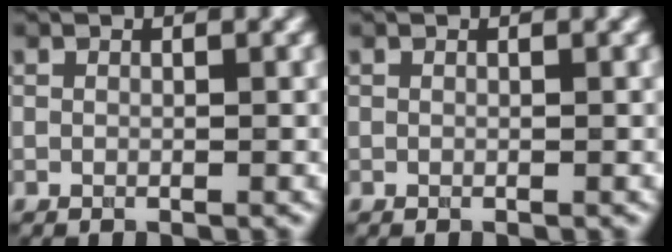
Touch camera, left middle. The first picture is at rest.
{"total": 0.0}